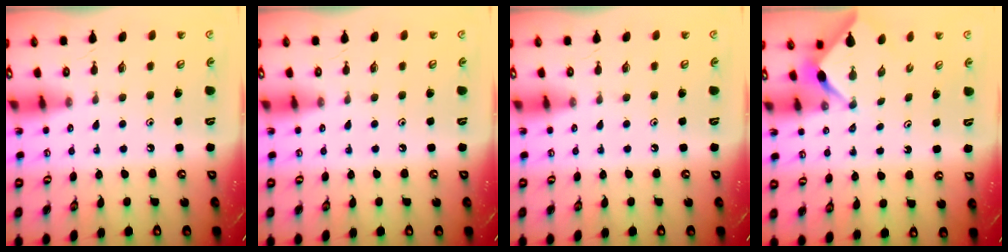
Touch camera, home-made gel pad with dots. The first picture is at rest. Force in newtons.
{"total": 0.0}
{"total": 0.0}
{"total": 3.0, "press": 2.9, "slide": 0.3}